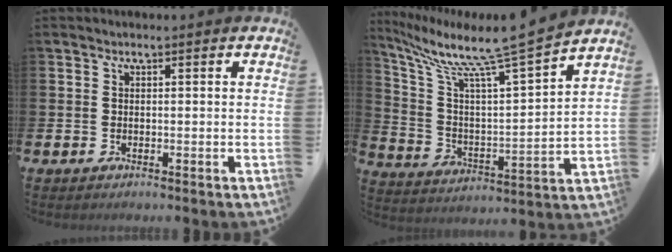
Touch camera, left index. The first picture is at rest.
{"total": 10.7, "force": [9.1, 0.6, 5.6], "torque": [-0.141, -0.065, 0.144]}